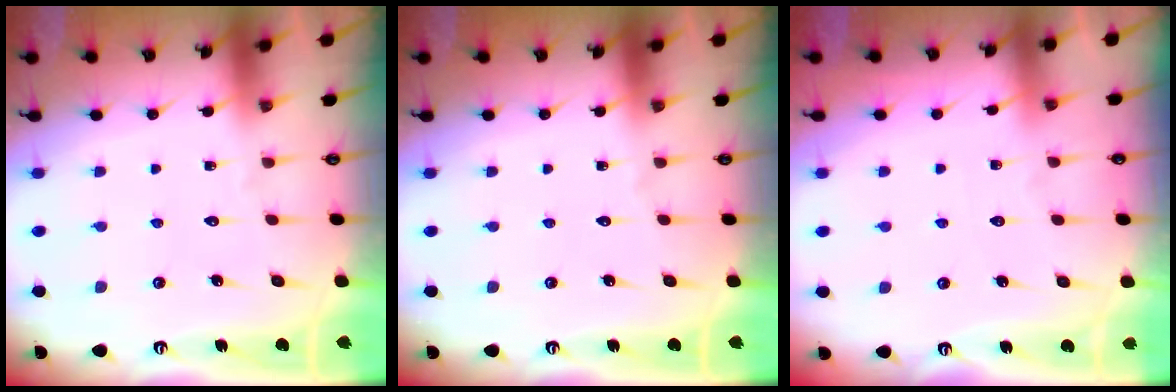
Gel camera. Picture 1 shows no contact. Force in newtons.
{"total": 0.0}
{"total": 2.0, "press": 2.0, "slide": 0.3}